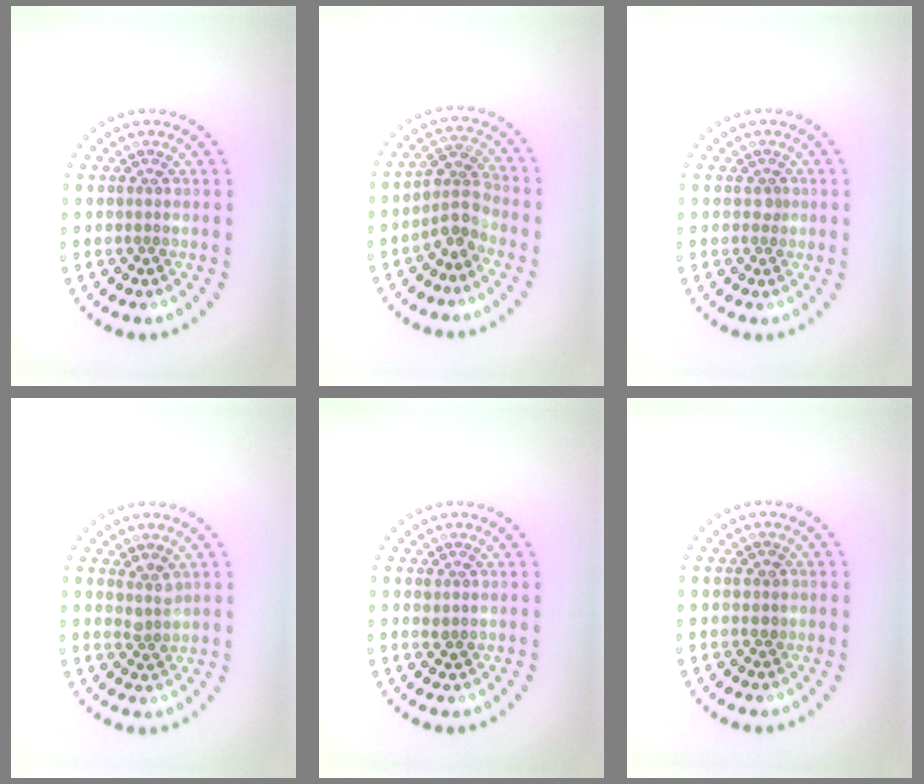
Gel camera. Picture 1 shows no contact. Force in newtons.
{"total": 2.9, "press": 2.3, "slide": 1.8}
{"total": 0.7, "press": 0.5, "slide": 0.5}
{"total": 1.5, "press": 1.2, "slide": 0.9}
{"total": 0.7, "press": 0.7, "slide": 0.0}
{"total": 0.8, "press": 0.8, "slide": 0.1}